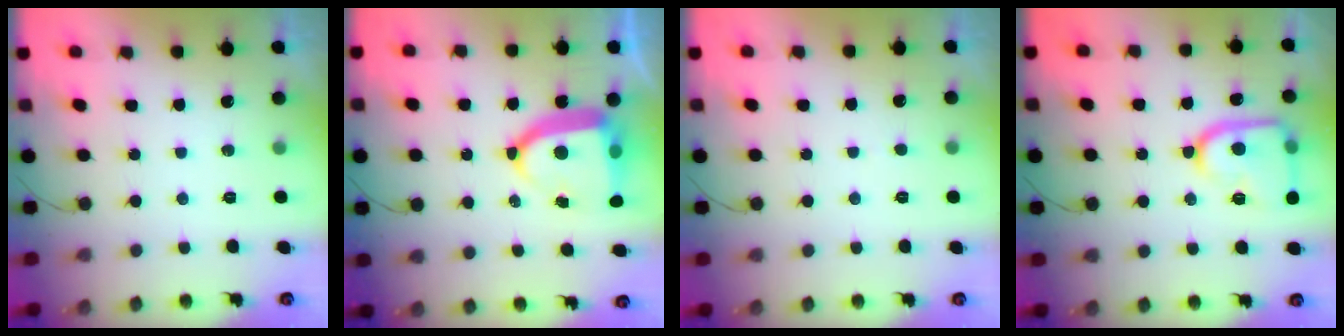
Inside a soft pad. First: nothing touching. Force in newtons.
{"total": 12.4, "press": 12.4, "slide": 1.2}
{"total": 0.7, "press": 0.7, "slide": 0.1}
{"total": 16.0, "press": 16.0, "slide": 1.6}